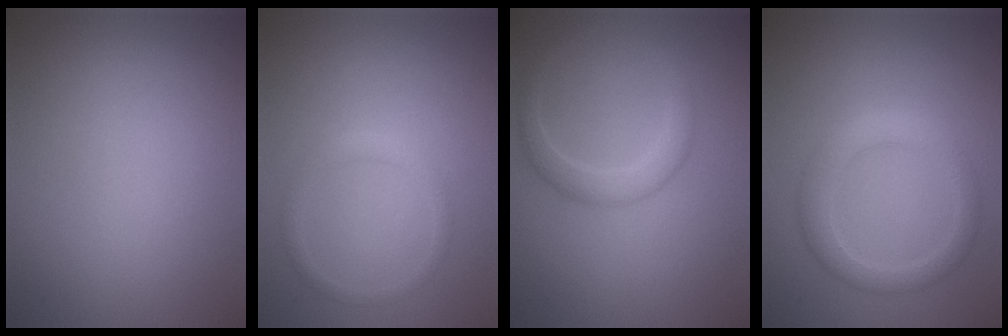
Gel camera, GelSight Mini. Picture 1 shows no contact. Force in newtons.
{"total": 1.4, "press": 1.4, "slide": 0.1}
{"total": 2.3, "press": 2.3, "slide": 0.2}
{"total": 3.0, "press": 3.0, "slide": 0.1}